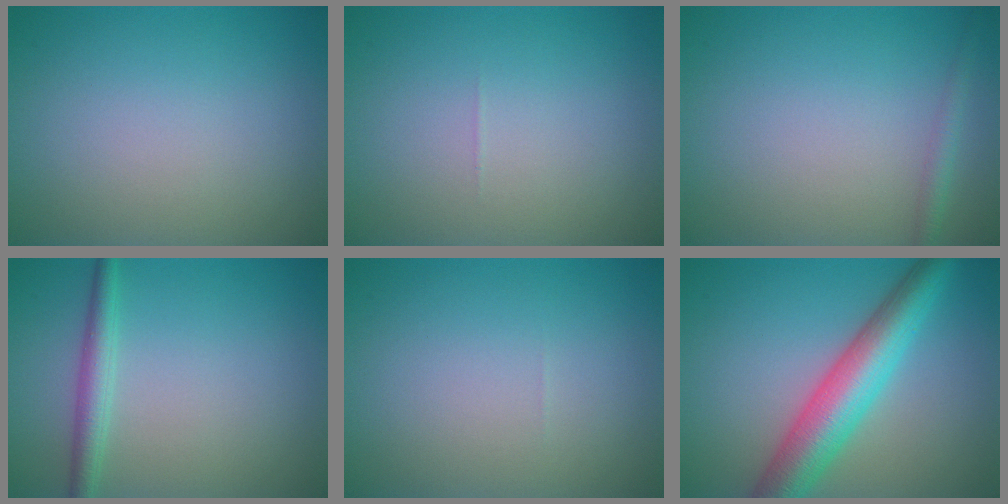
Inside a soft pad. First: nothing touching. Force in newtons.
{"total": 0.0}
{"total": 1.3, "press": 1.3, "slide": 0.1}
{"total": 2.3, "press": 2.3, "slide": 0.0}
{"total": 0.0}
{"total": 7.2, "press": 7.2, "slide": 0.1}